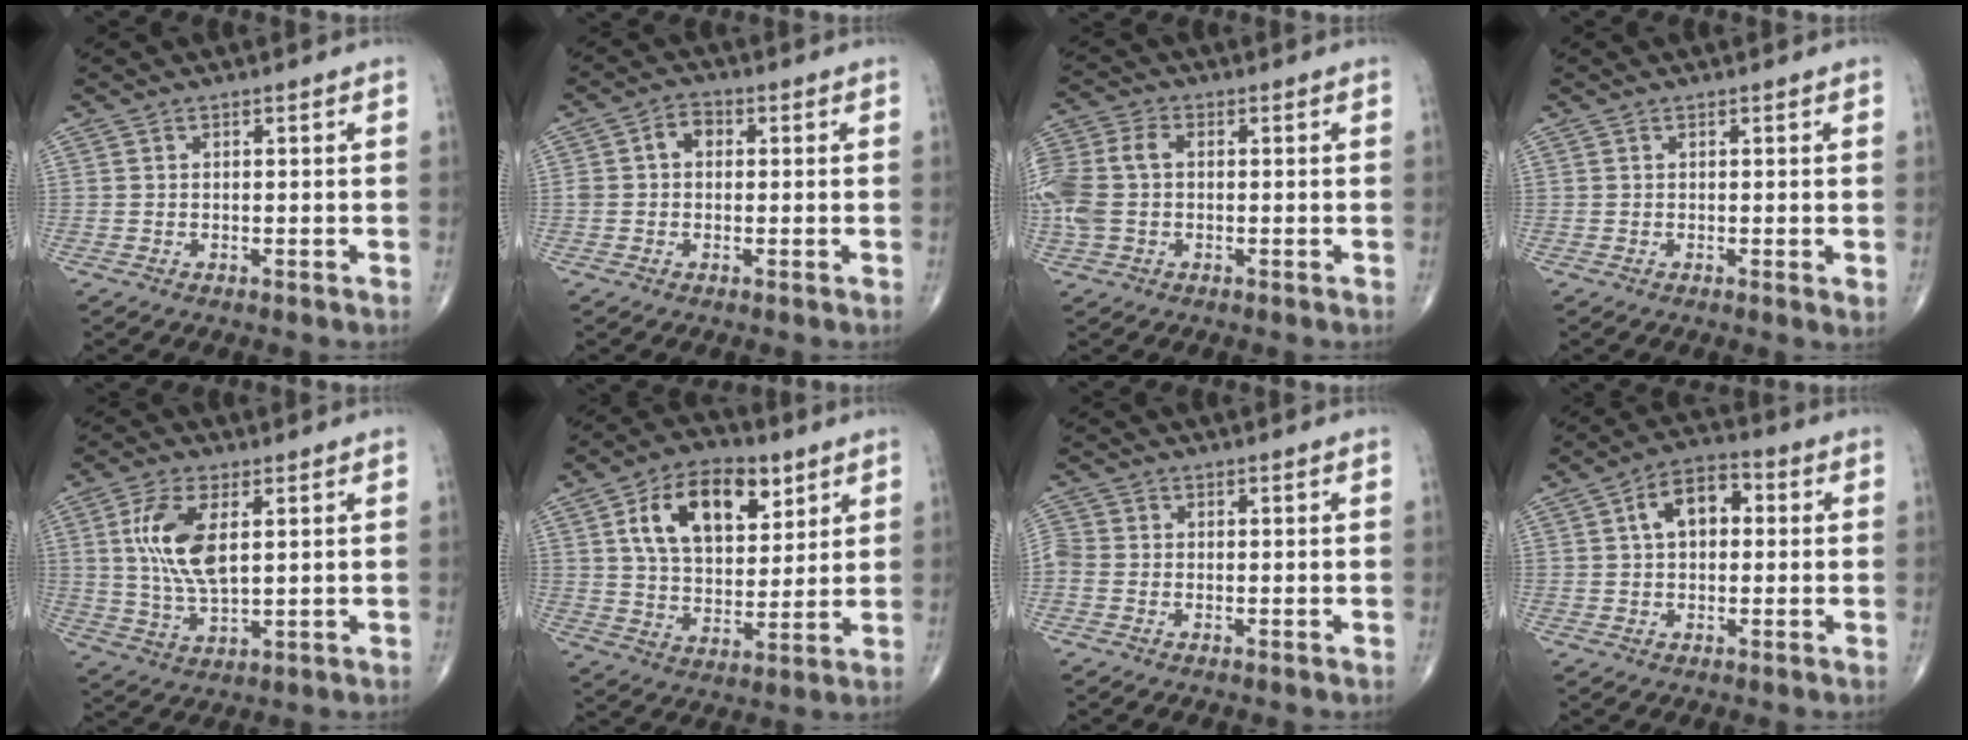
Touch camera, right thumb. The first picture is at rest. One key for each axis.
{"total": 3.9, "fx": 0.5, "fy": 3.0, "fz": 2.5, "tx": -0.032, "ty": 0.018, "tz": 0.002}
{"total": 10.5, "fx": -0.1, "fy": 7.2, "fz": 7.7, "tx": -0.197, "ty": 0.026, "tz": -0.002}
{"total": 1.3, "fx": 0.2, "fy": 0.3, "fz": 1.2, "tx": -0.022, "ty": -0.006, "tz": 0.002}
{"total": 11.0, "fx": 2.6, "fy": 4.9, "fz": 9.5, "tx": -0.195, "ty": -0.012, "tz": 0.056}
{"total": 16.9, "fx": 7.0, "fy": 10.1, "fz": 11.6, "tx": -0.155, "ty": -0.020, "tz": 0.123}
{"total": 2.7, "fx": -0.8, "fy": 2.0, "fz": 1.6, "tx": -0.043, "ty": 0.005, "tz": -0.024}
{"total": 8.2, "fx": 1.4, "fy": 5.1, "fz": 6.2, "tx": -0.087, "ty": 0.023, "tz": 0.014}